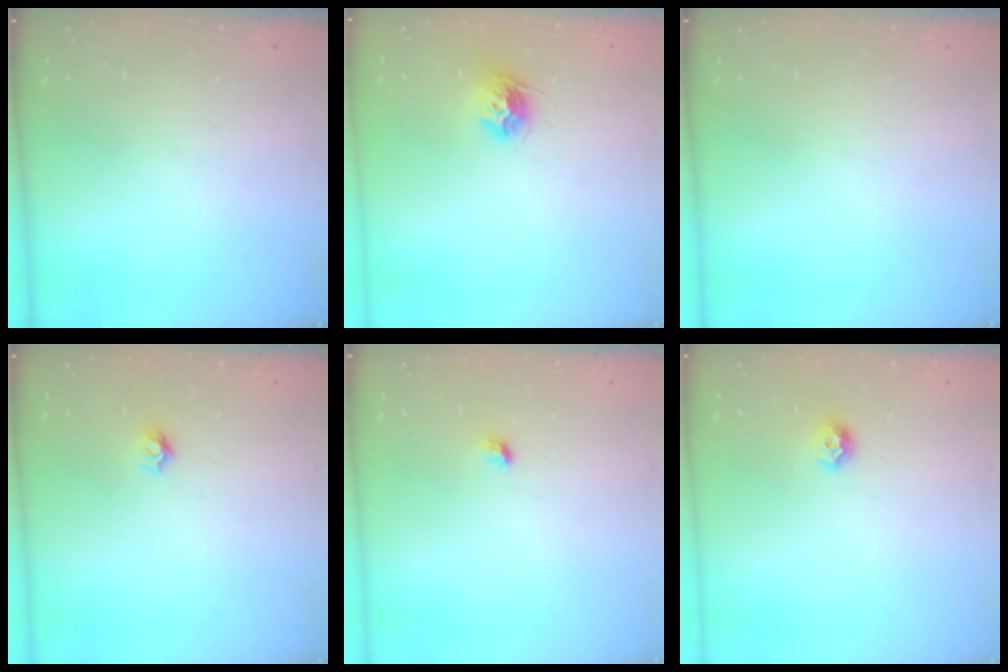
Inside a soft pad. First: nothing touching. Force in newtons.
{"total": 9.6, "press": 9.6, "slide": 0.6}
{"total": 0.0}
{"total": 5.5, "press": 5.5, "slide": 0.5}
{"total": 3.6, "press": 3.5, "slide": 1.0}
{"total": 6.4, "press": 6.3, "slide": 0.9}